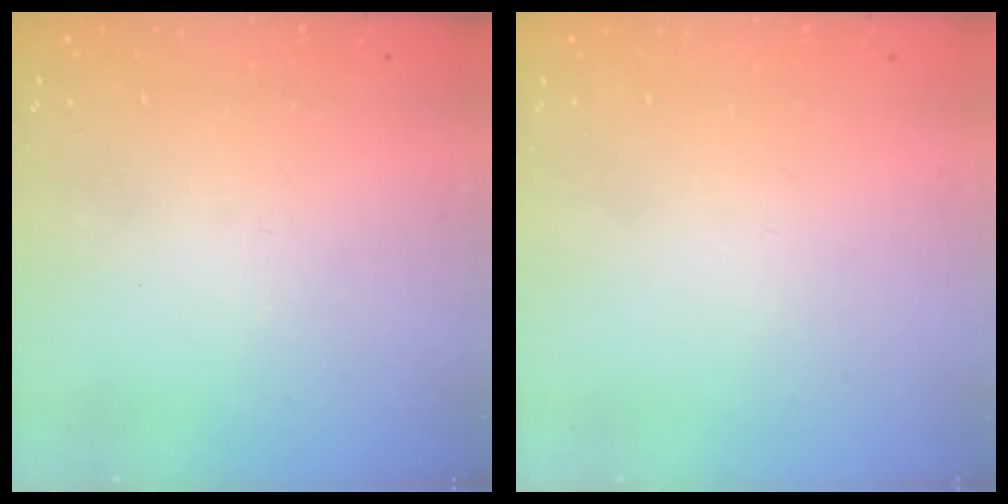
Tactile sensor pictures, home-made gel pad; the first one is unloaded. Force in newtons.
{"total": 1.5, "press": 1.5, "slide": 0.1}